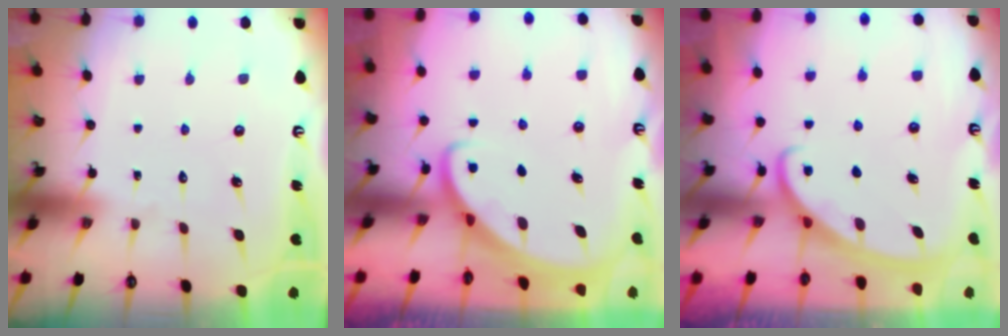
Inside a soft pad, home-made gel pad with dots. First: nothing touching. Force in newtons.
{"total": 2.6, "press": 2.6, "slide": 0.3}
{"total": 2.7, "press": 2.7, "slide": 0.3}